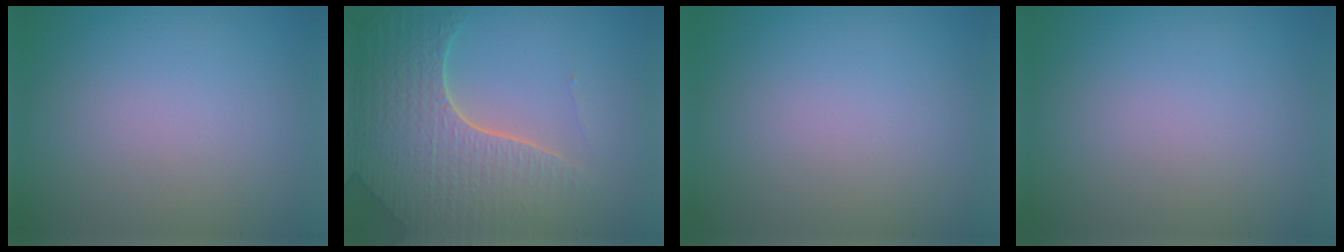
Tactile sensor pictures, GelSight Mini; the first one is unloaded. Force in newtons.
{"total": 8.2, "press": 5.8, "slide": 5.9}
{"total": 0.0}
{"total": 0.0}